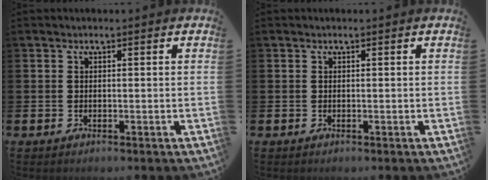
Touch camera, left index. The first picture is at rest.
{"total": 0.0}